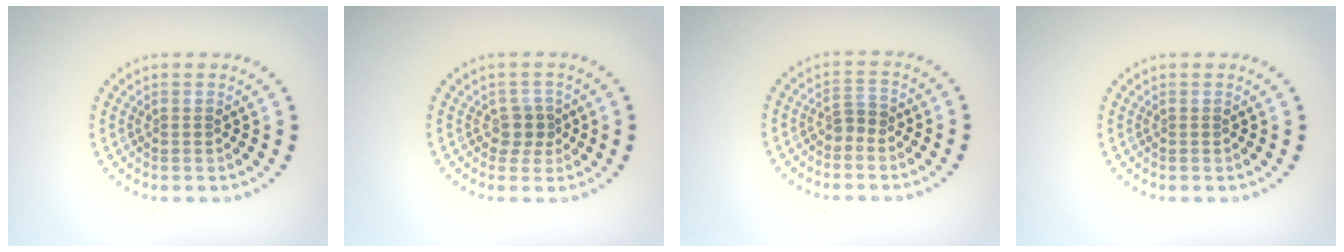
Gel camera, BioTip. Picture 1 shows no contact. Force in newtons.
{"total": 1.8, "press": 1.4, "slide": 1.1}
{"total": 1.2, "press": 1.0, "slide": 0.6}
{"total": 0.0}